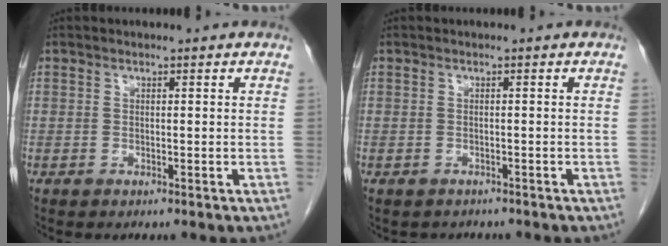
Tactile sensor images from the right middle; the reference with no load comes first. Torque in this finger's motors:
{"motor_torque": [-0.39, -0.04, -0.07, -0.01]}